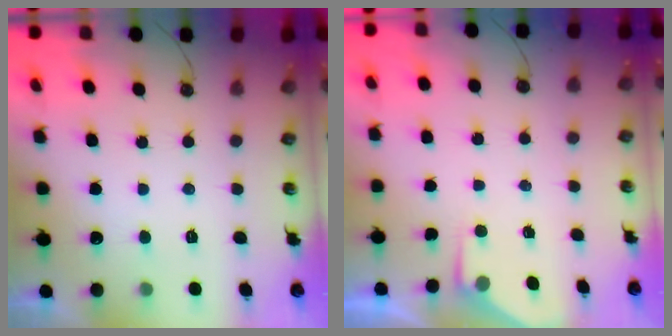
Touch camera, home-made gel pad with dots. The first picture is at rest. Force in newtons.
{"total": 2.8, "press": 2.8, "slide": 0.5}